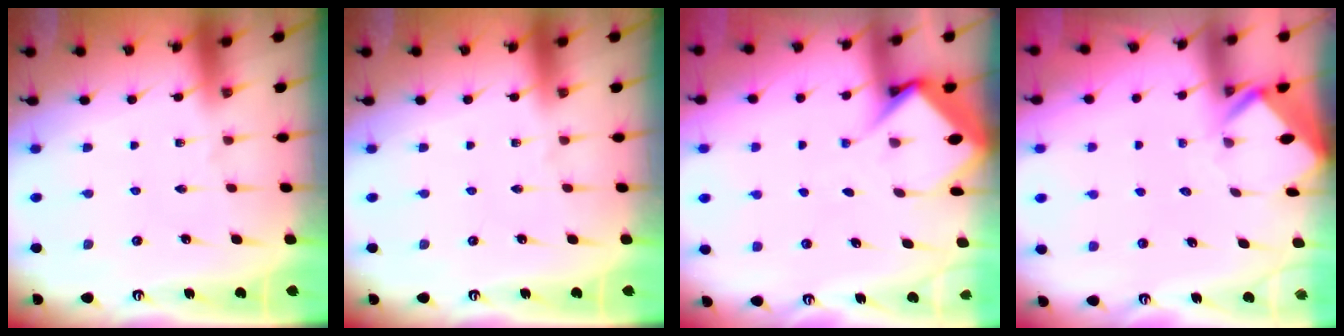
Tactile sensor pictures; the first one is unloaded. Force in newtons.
{"total": 0.0}
{"total": 6.8, "press": 6.8, "slide": 0.7}
{"total": 2.9, "press": 2.9, "slide": 0.3}